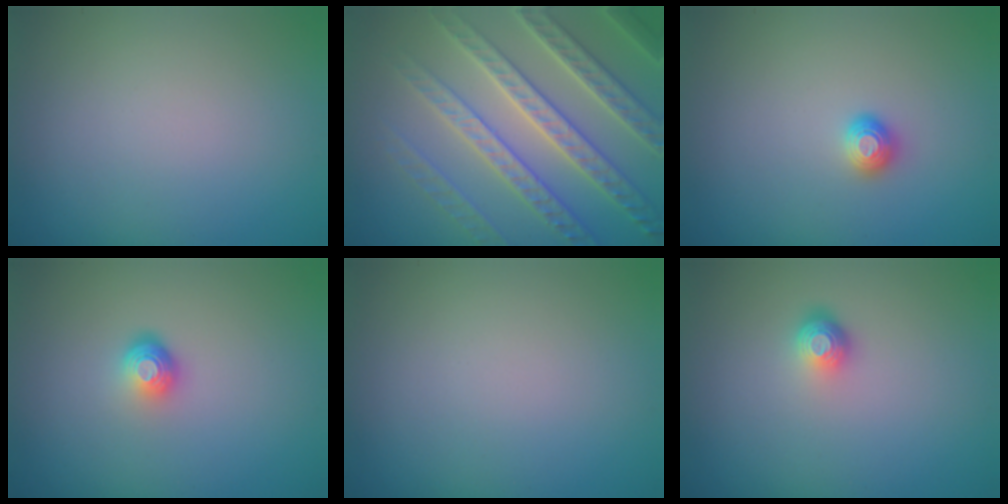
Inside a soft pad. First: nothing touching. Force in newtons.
{"total": 7.0, "press": 6.8, "slide": 1.7}
{"total": 1.1, "press": 1.1, "slide": 0.1}
{"total": 1.8, "press": 1.2, "slide": 1.4}
{"total": 0.0}
{"total": 1.6, "press": 1.1, "slide": 1.2}